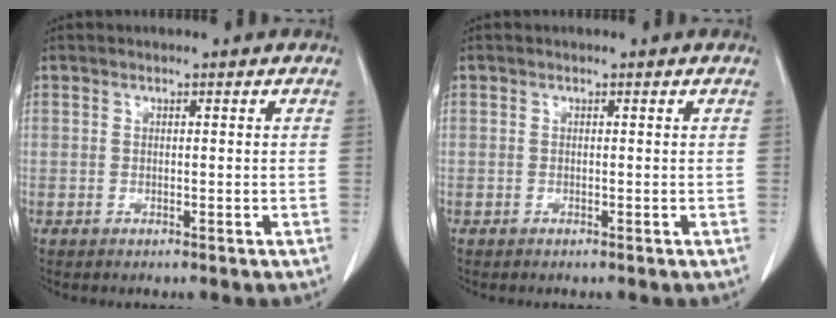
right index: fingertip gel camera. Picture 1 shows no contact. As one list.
[{"total": 0.0}]